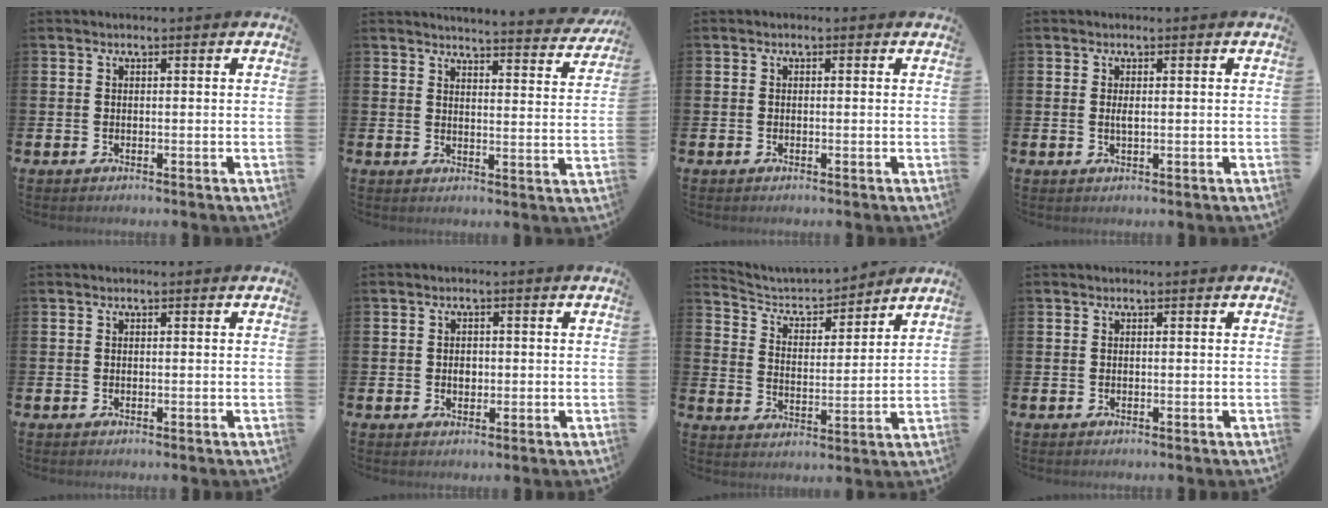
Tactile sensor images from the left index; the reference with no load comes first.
{"total": 4.3, "force": [4.3, -0.2, 0.6], "torque": [-0.017, -0.036, 0.072]}
{"total": 0.0}
{"total": 1.0, "force": [0.2, 0.3, 0.9], "torque": [-0.013, 0.000, 0.002]}
{"total": 0.0}
{"total": 1.7, "force": [0.0, 1.3, 1.0], "torque": [0.000, 0.000, -0.007]}
{"total": 5.1, "force": [4.8, 1.2, 1.2], "torque": [-0.053, -0.035, 0.080]}
{"total": 0.0}